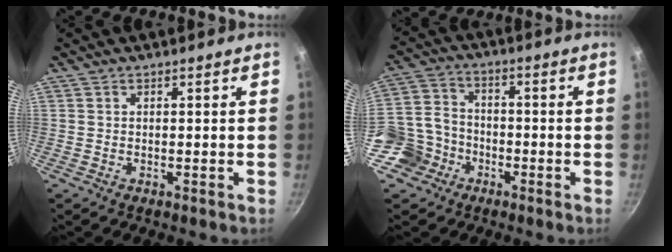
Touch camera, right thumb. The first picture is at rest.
{"total": 9.7, "force": [-4.8, 8.0, 2.8], "torque": [-0.025, 0.048, -0.102]}